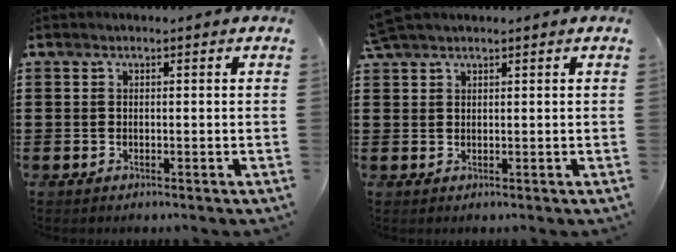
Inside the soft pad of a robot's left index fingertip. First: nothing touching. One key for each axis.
{"total": 2.2, "fx": 1.9, "fy": 0.6, "fz": 1.0, "tx": -0.023, "ty": 0.003, "tz": 0.037}